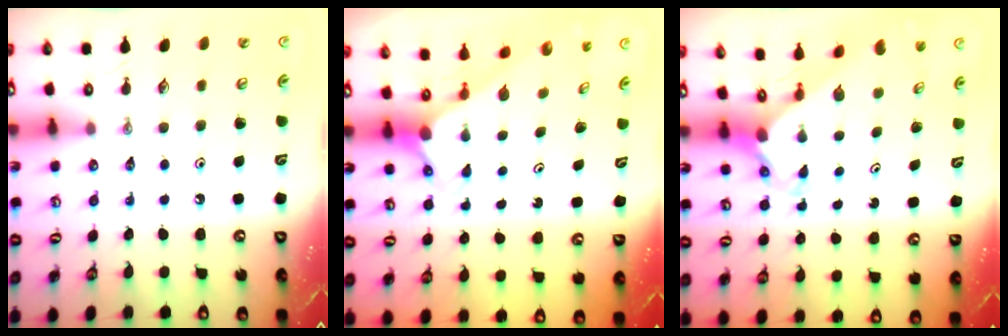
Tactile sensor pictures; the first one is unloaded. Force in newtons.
{"total": 2.2, "press": 2.2, "slide": 0.1}
{"total": 2.4, "press": 2.4, "slide": 0.2}